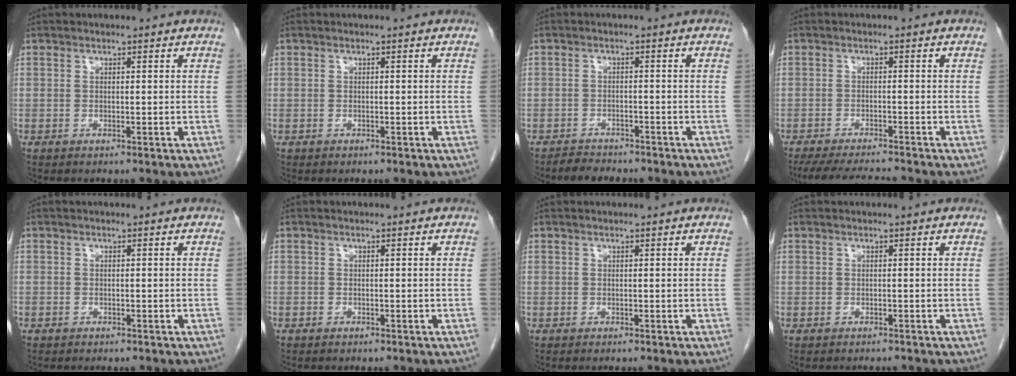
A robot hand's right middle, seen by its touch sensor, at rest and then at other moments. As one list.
[{"total": 0.0}, {"total": 3.3, "force": [-3.1, 1.1, 0.7], "torque": [-0.021, -0.006, -0.047]}, {"total": 7.7, "force": [-7.2, -0.1, 2.9], "torque": [-0.048, -0.013, -0.115]}, {"total": 0.6, "force": [-0.4, 0.4, 0.0], "torque": [-0.010, 0.002, -0.009]}, {"total": 0.5, "force": [-0.4, 0.3, 0.1], "torque": [-0.007, 0.001, -0.009]}, {"total": 0.0}, {"total": 1.1, "force": [-1.1, 0.2, 0.2], "torque": [-0.010, -0.005, -0.013]}]